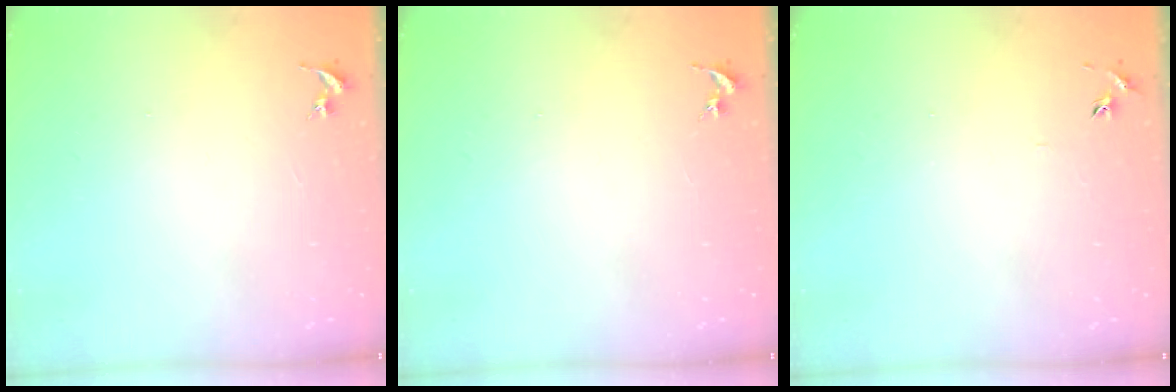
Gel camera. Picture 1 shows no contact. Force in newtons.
{"total": 0.0}
{"total": 4.1, "press": 4.0, "slide": 0.4}